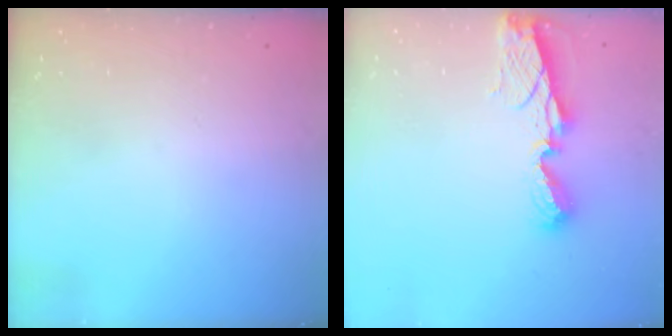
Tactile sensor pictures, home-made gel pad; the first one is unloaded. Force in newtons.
{"total": 8.4, "press": 8.4, "slide": 1.1}